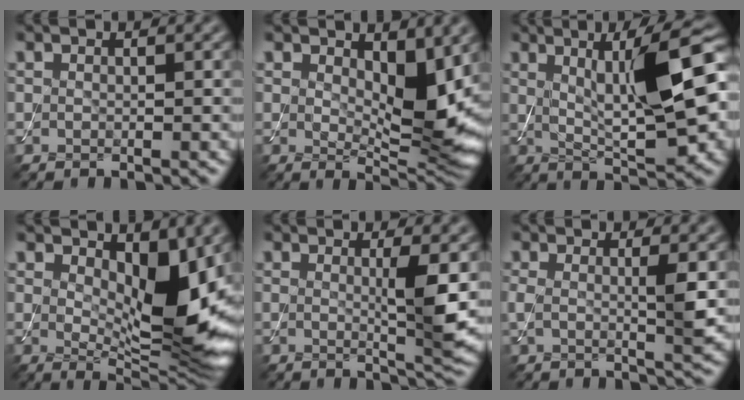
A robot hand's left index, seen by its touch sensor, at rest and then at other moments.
{"total": 5.8, "force": [1.8, 2.6, 4.9], "torque": [-0.074, -0.017, 0.033]}
{"total": 10.4, "force": [1.7, 2.5, 10.0], "torque": [-0.145, 0.007, 0.034]}
{"total": 8.0, "force": [1.8, 3.3, 7.1], "torque": [-0.110, -0.018, 0.036]}
{"total": 4.0, "force": [0.4, 0.5, 3.9], "torque": [-0.061, -0.010, 0.006]}
{"total": 2.8, "force": [0.3, 0.5, 2.7], "torque": [-0.051, -0.003, 0.002]}